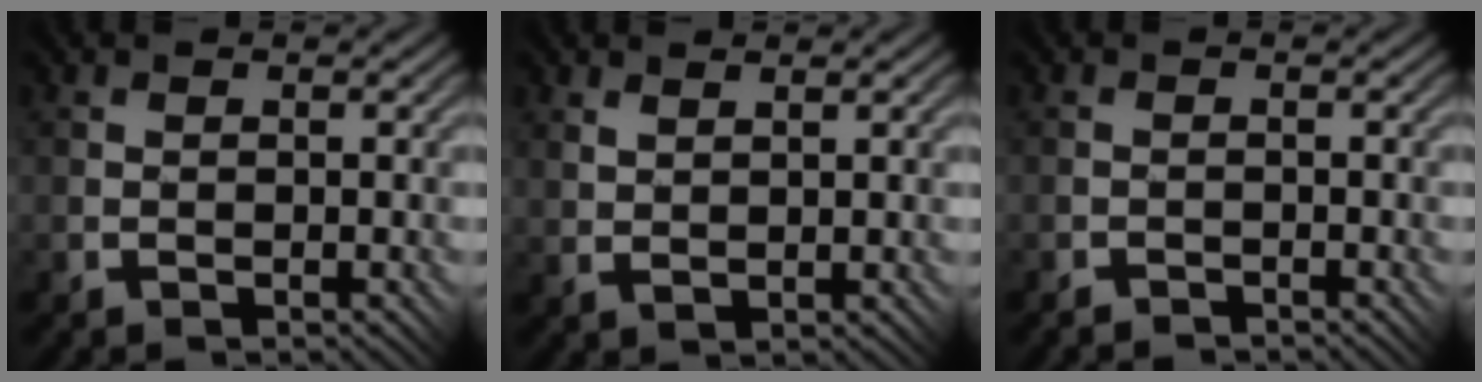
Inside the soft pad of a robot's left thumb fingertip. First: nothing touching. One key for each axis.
{"total": 1.6, "fx": 1.4, "fy": 0.1, "fz": 0.9, "tx": -0.024, "ty": 0.001, "tz": 0.029}
{"total": 1.1, "fx": -1.0, "fy": -0.3, "fz": -0.4, "tx": 0.009, "ty": 0.006, "tz": -0.023}